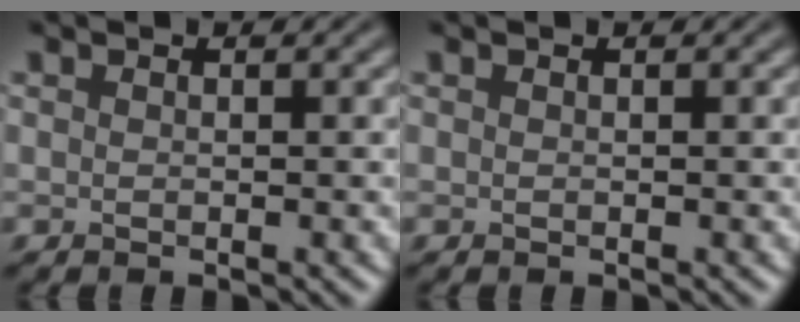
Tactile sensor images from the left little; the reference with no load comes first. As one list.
[{"total": 0.0}]